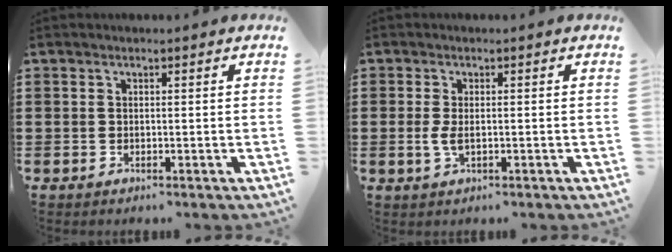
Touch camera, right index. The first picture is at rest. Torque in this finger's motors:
{"motor_torque": [0.51, -0.15, 0.13, 0.08]}